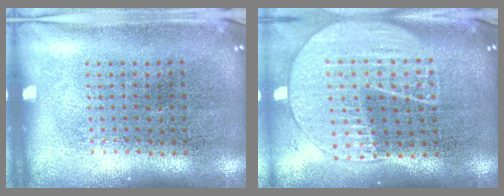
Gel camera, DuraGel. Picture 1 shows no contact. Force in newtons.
{"total": 2.0, "press": 1.8, "slide": 0.9}